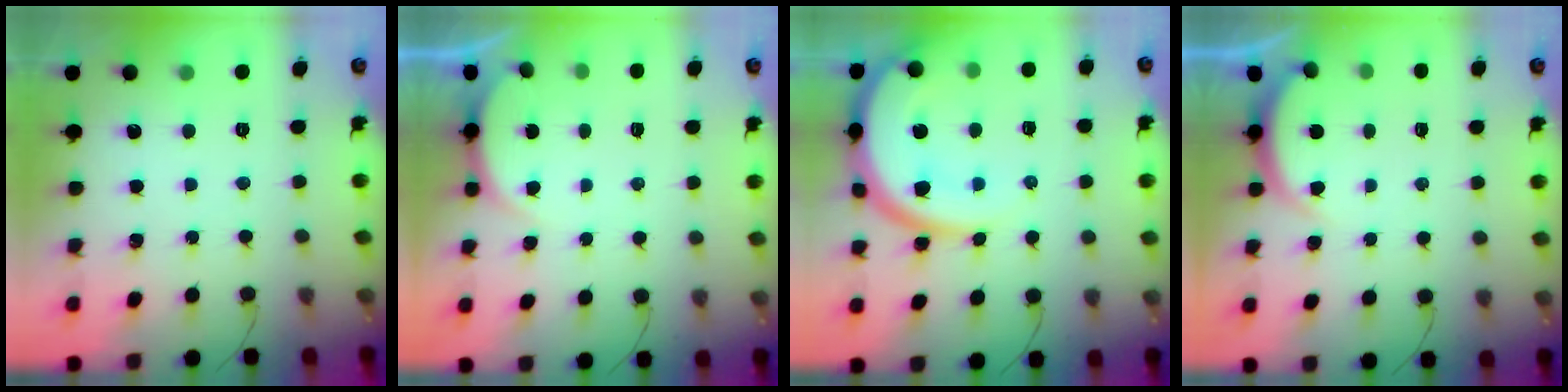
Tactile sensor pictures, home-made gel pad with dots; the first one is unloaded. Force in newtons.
{"total": 2.3, "press": 2.2, "slide": 0.6}
{"total": 15.1, "press": 15.0, "slide": 1.9}
{"total": 2.1, "press": 2.0, "slide": 0.5}